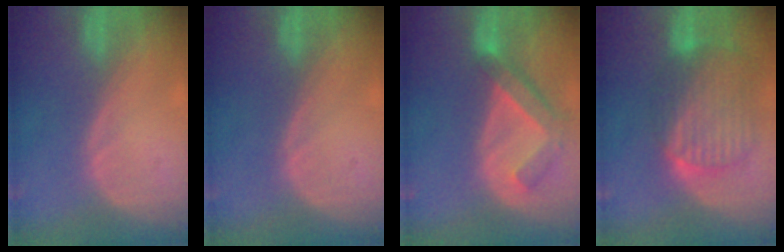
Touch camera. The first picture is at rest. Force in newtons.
{"total": 0.0}
{"total": 7.0, "press": 6.1, "slide": 3.4}
{"total": 10.4, "press": 8.8, "slide": 5.5}